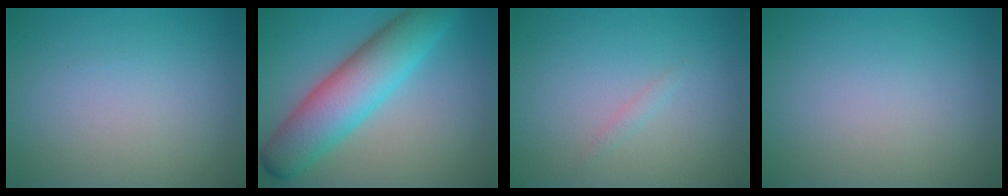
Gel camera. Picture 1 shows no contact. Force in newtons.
{"total": 8.0, "press": 8.0, "slide": 0.2}
{"total": 0.6, "press": 0.6, "slide": 0.1}
{"total": 0.0}